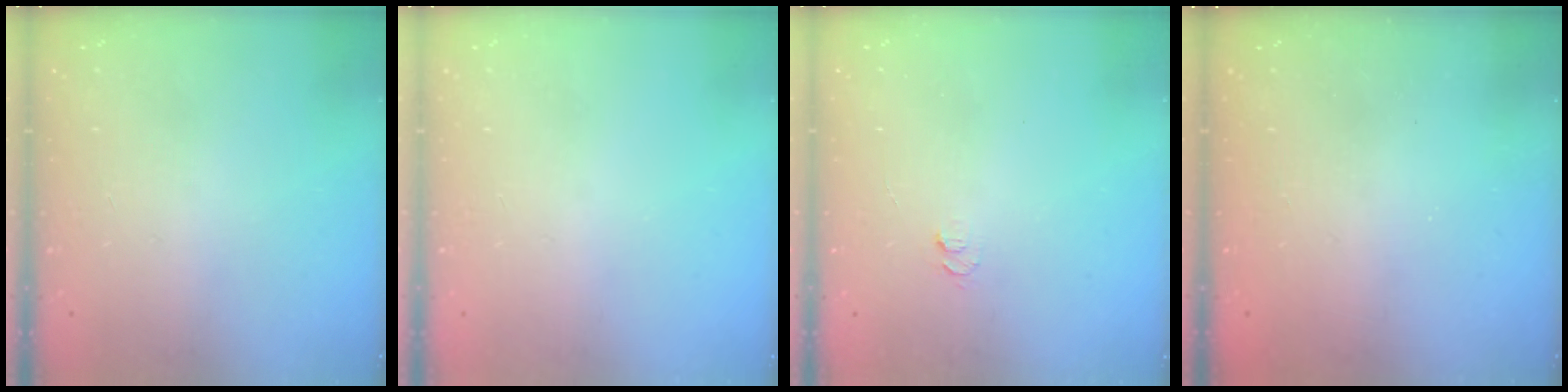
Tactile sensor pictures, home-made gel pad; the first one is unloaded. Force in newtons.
{"total": 0.0}
{"total": 4.2, "press": 4.1, "slide": 0.5}
{"total": 2.2, "press": 2.1, "slide": 0.7}